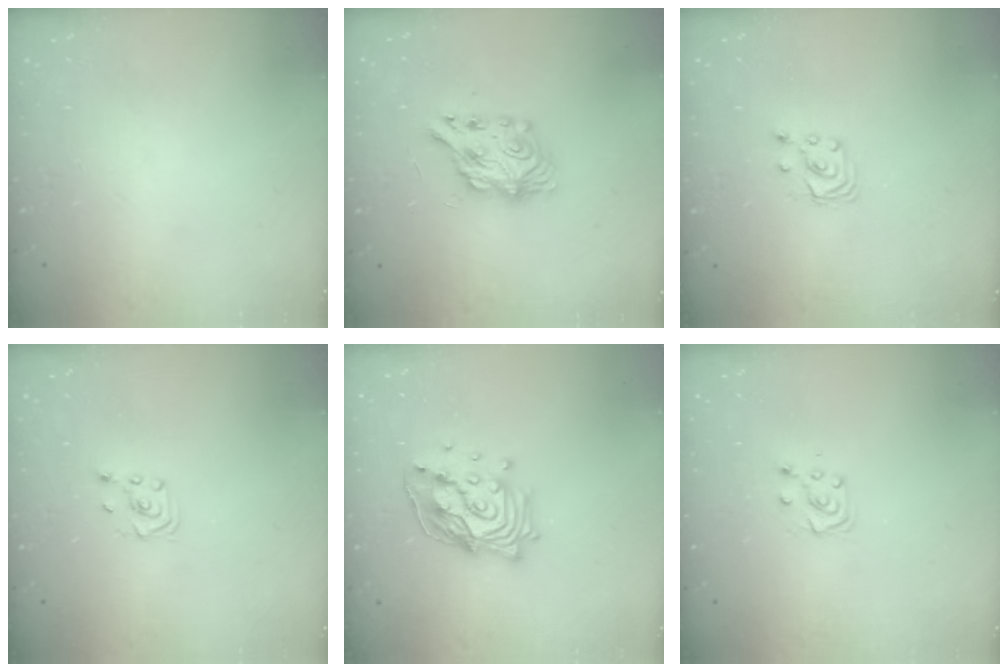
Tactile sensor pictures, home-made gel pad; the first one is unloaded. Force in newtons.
{"total": 7.1, "press": 7.1, "slide": 0.3}
{"total": 2.6, "press": 2.6, "slide": 0.3}
{"total": 2.3, "press": 2.2, "slide": 0.8}
{"total": 17.0, "press": 16.1, "slide": 5.5}
{"total": 5.0, "press": 4.9, "slide": 0.6}